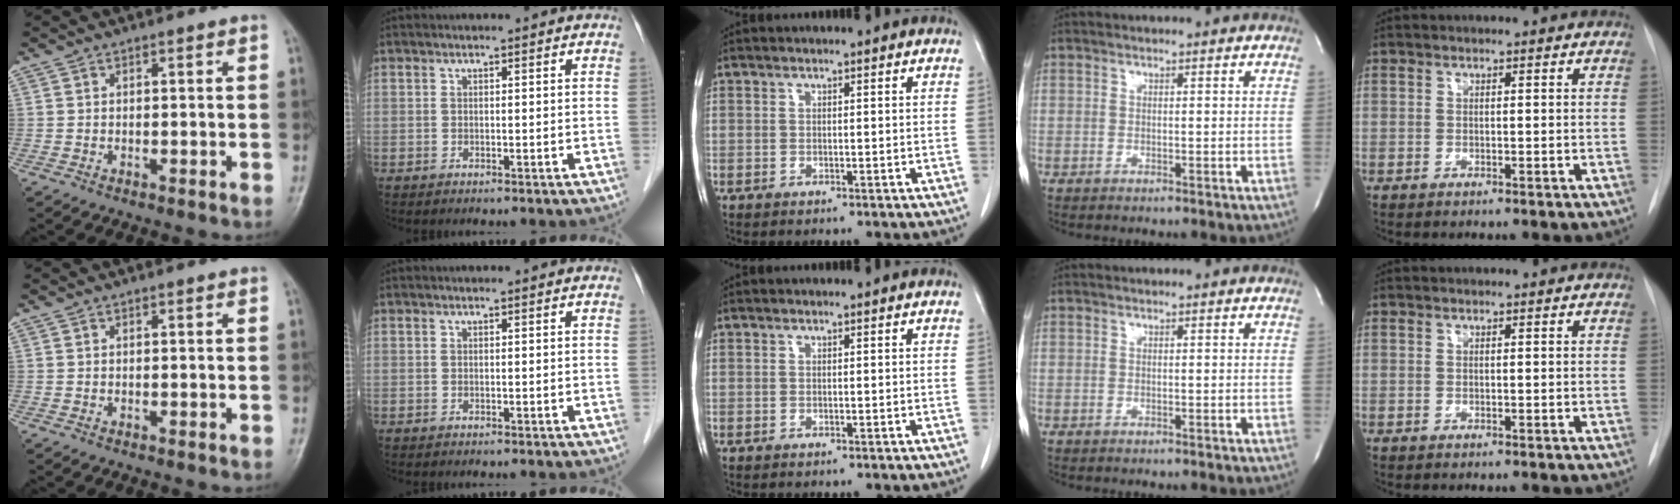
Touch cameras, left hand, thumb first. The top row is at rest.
{}